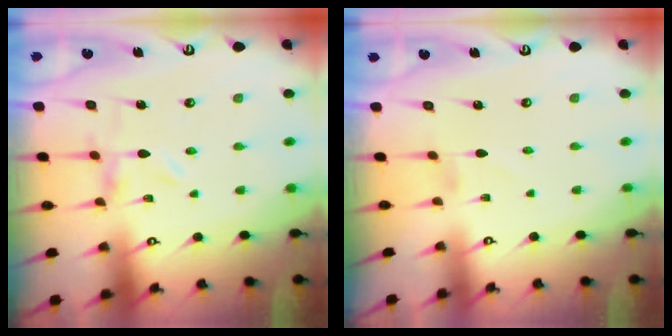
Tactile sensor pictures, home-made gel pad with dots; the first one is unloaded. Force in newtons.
{"total": 1.4, "press": 1.4, "slide": 0.2}